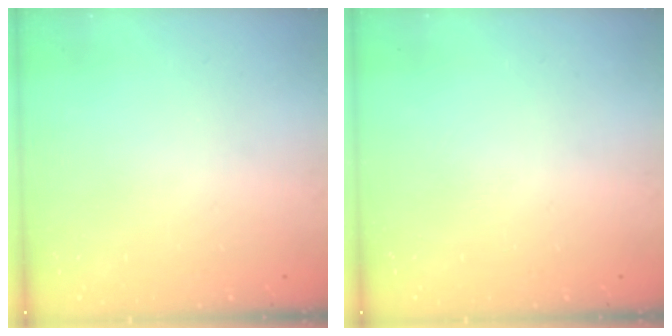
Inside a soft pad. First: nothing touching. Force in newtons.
{"total": 0.0}